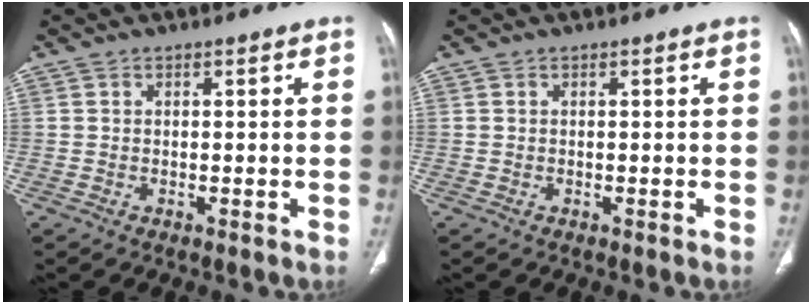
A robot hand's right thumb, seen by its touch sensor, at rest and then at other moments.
{"total": 0.0}